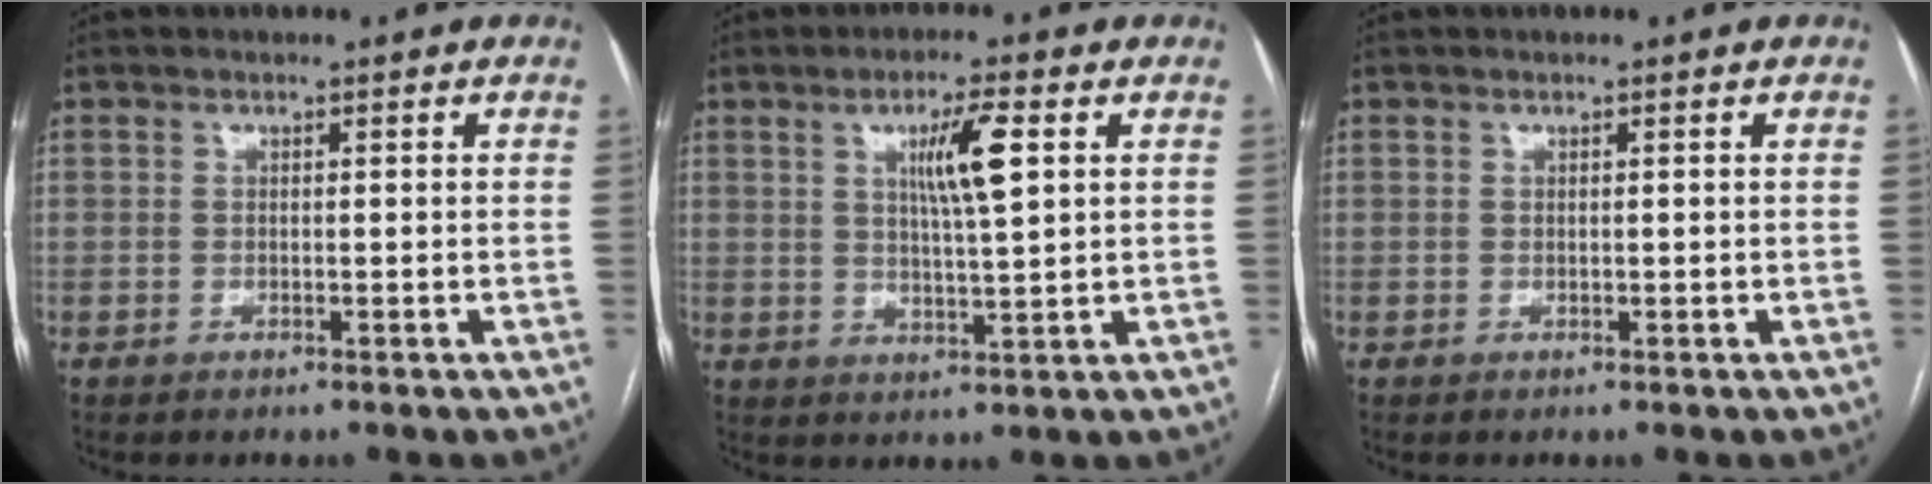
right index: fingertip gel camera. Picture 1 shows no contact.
{"total": 6.9, "force": [2.3, 0.4, 6.5], "torque": [-0.115, 0.002, 0.039]}
{"total": 0.0}